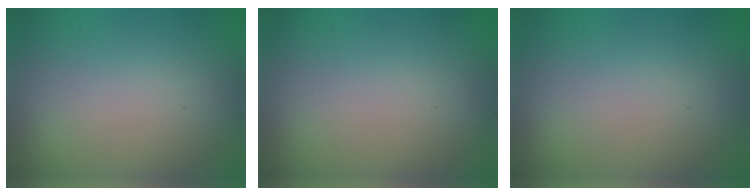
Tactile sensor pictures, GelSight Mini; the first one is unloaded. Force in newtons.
{"total": 0.0}
{"total": 0.0}